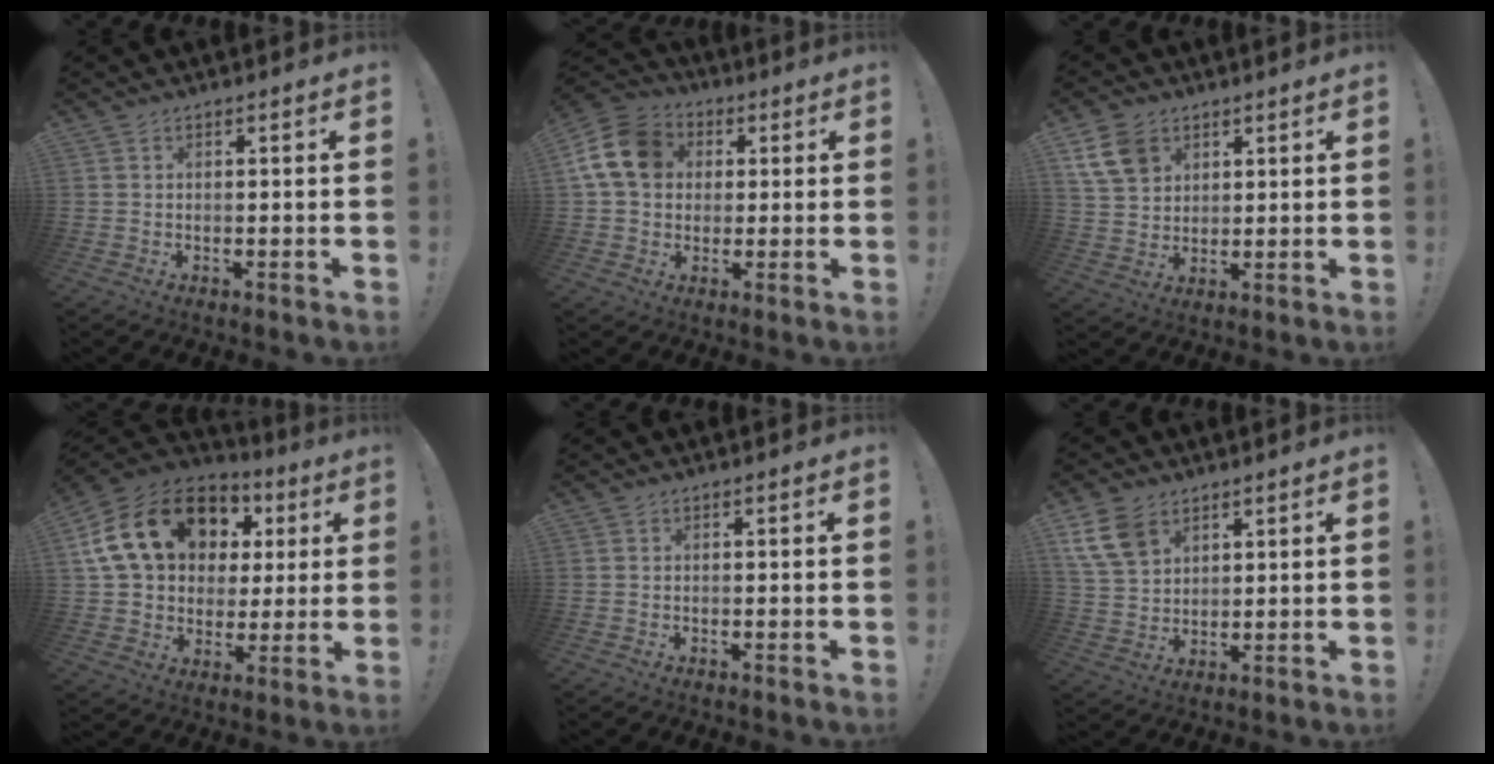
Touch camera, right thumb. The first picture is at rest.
{"total": 15.4, "force": [3.5, 12.1, 8.8], "torque": [-0.154, 0.009, 0.077]}
{"total": 10.4, "force": [5.4, 7.5, 4.8], "torque": [-0.088, -0.017, 0.109]}
{"total": 22.6, "force": [8.6, 16.2, 13.3], "torque": [-0.226, -0.014, 0.180]}
{"total": 0.0}
{"total": 10.6, "force": [6.2, 6.8, 5.3], "torque": [-0.103, -0.021, 0.124]}